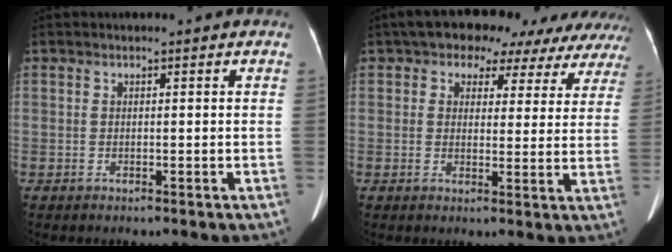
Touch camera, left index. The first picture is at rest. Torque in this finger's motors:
{"motor_torque": [0.95, -1.19, 0.84, 0.11]}